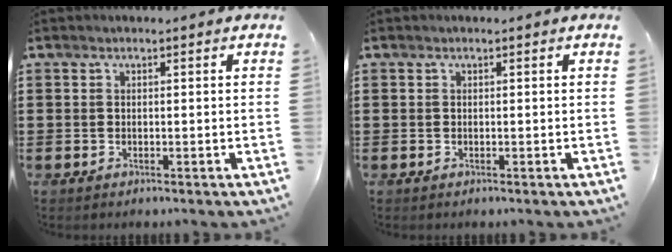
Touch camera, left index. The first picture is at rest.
{"total": 0.0}